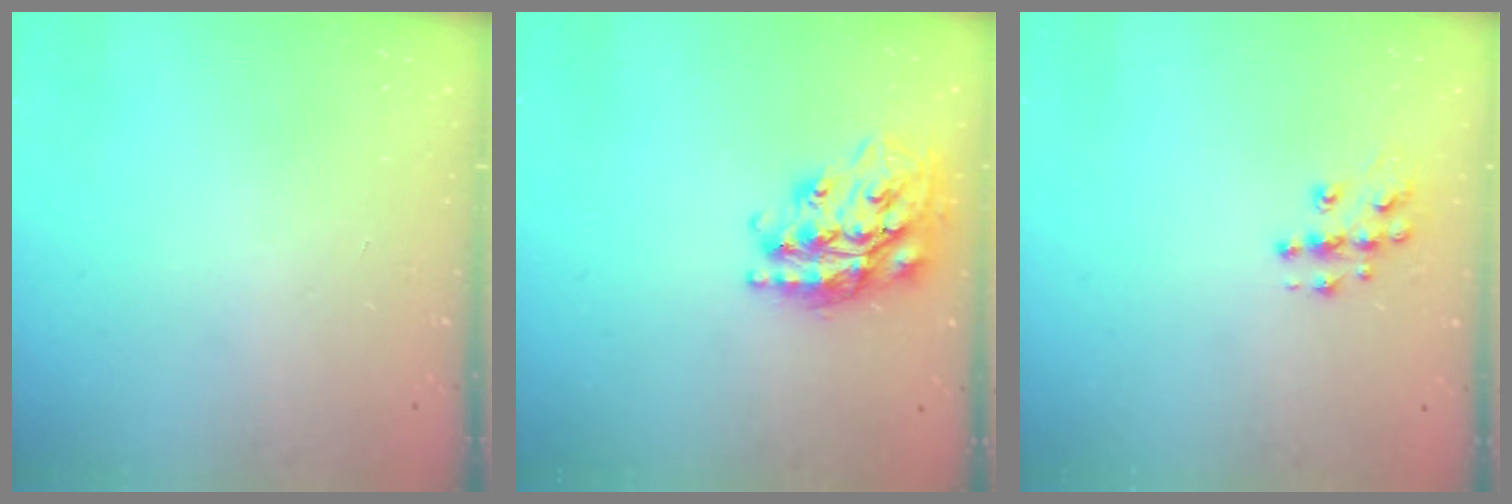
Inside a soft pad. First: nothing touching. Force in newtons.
{"total": 21.4, "press": 21.4, "slide": 1.6}
{"total": 9.5, "press": 9.5, "slide": 0.6}